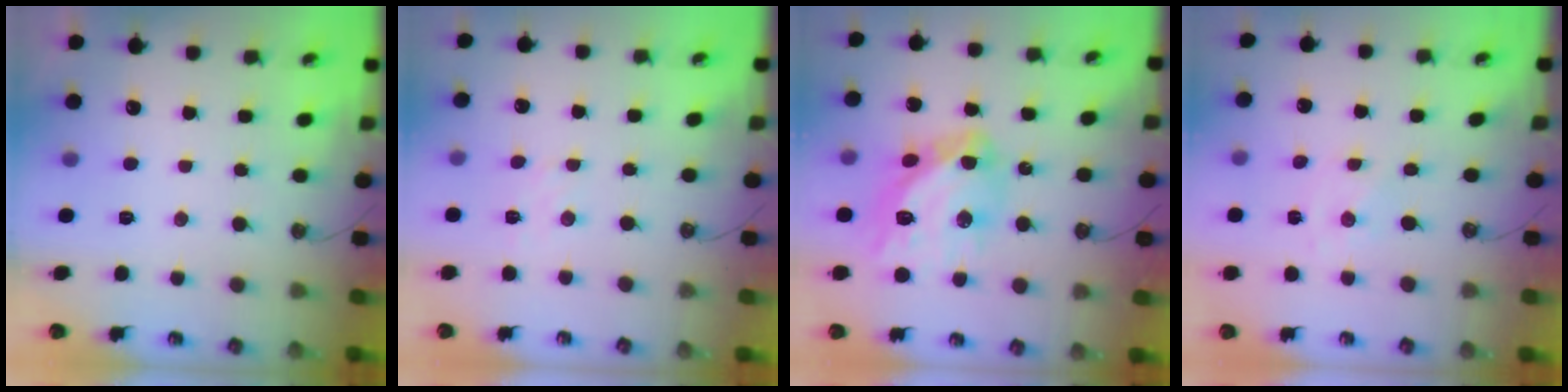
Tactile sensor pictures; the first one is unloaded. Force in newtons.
{"total": 3.1, "press": 3.1, "slide": 0.5}
{"total": 16.5, "press": 16.5, "slide": 1.7}
{"total": 0.0}